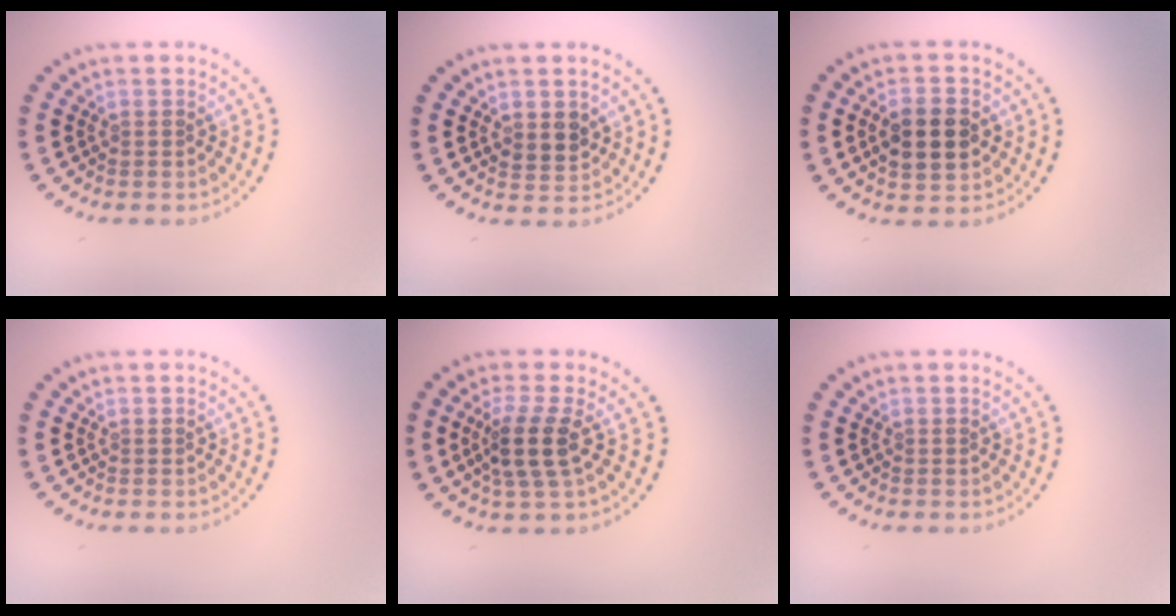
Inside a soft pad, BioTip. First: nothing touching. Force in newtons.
{"total": 1.9, "press": 1.7, "slide": 0.7}
{"total": 4.5, "press": 4.5, "slide": 0.1}
{"total": 0.0}
{"total": 3.6, "press": 2.8, "slide": 2.1}
{"total": 0.0}